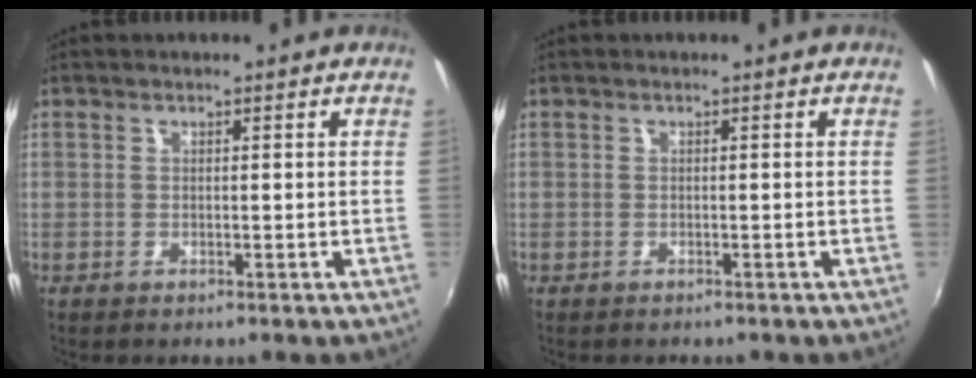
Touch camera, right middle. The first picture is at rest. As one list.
[{"total": 0.8, "force": [-0.8, 0.3, 0.0], "torque": [-0.006, 0.000, -0.012]}]